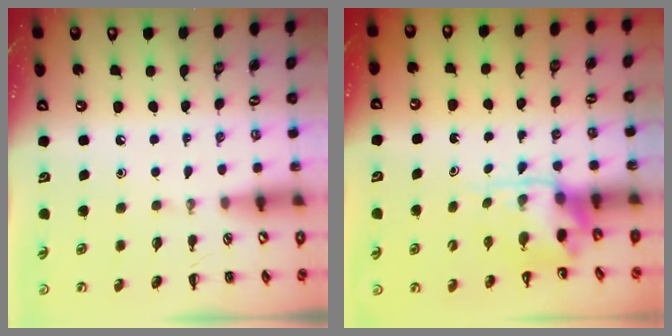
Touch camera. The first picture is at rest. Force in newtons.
{"total": 4.0, "press": 3.9, "slide": 0.7}